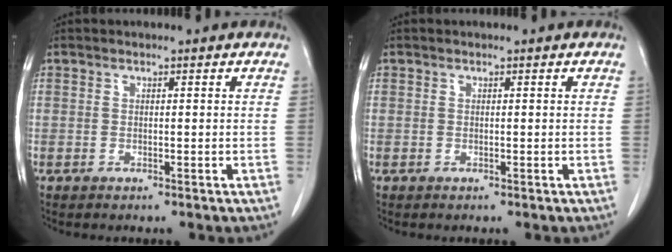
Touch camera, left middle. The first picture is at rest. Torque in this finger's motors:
{"motor_torque": [0.06, -0.04, -0.11, -0.01]}